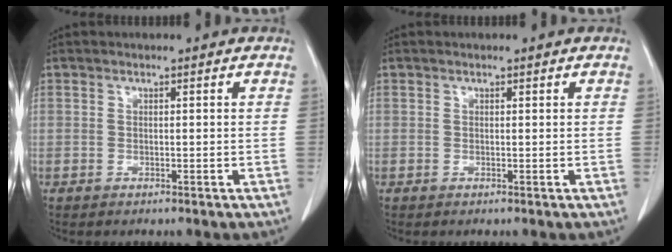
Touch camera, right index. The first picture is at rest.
{"total": 0.0}